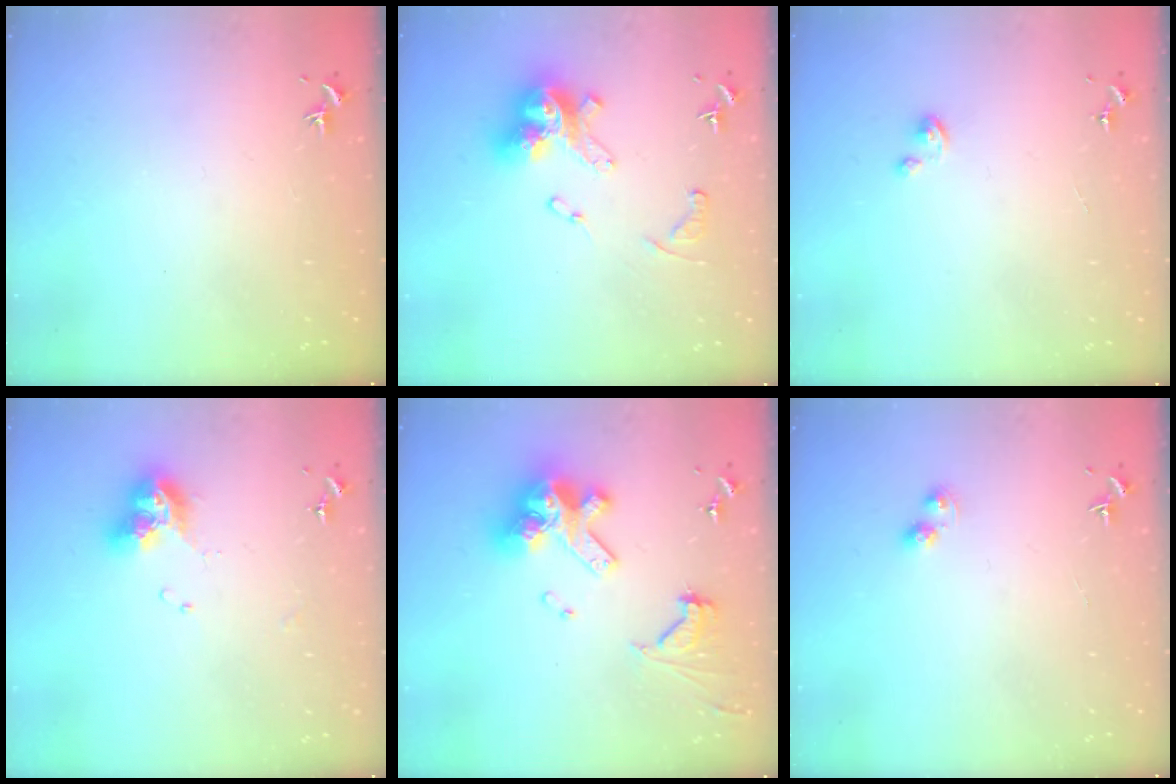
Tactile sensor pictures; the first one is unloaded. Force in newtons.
{"total": 15.9, "press": 15.8, "slide": 1.8}
{"total": 1.4, "press": 1.4, "slide": 0.1}
{"total": 10.6, "press": 10.5, "slide": 1.1}
{"total": 18.7, "press": 18.5, "slide": 2.2}
{"total": 3.6, "press": 3.5, "slide": 0.4}